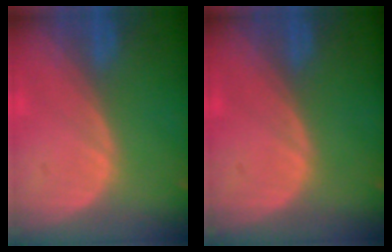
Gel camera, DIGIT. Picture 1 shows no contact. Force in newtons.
{"total": 0.0}